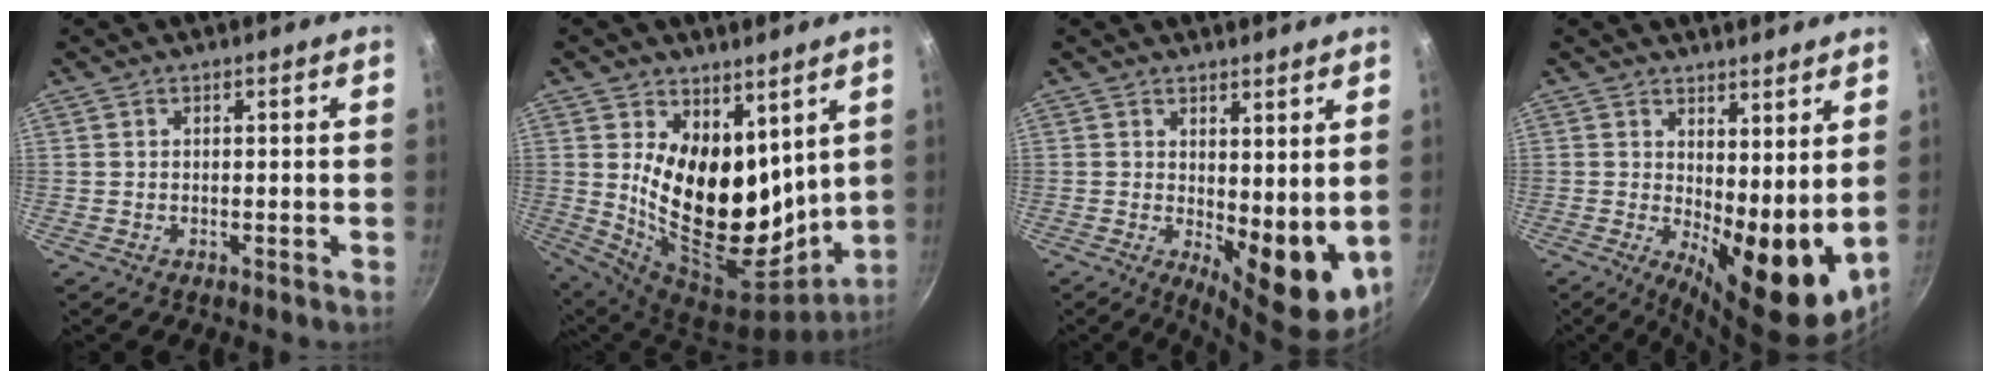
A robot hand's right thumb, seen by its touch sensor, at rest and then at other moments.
{"total": 19.9, "force": [6.1, 12.4, 14.3], "torque": [-0.209, -0.077, 0.124]}
{"total": 10.5, "force": [1.5, 4.7, 9.2], "torque": [-0.103, -0.025, 0.034]}
{"total": 13.7, "force": [2.6, 5.6, 12.2], "torque": [-0.144, -0.032, 0.049]}